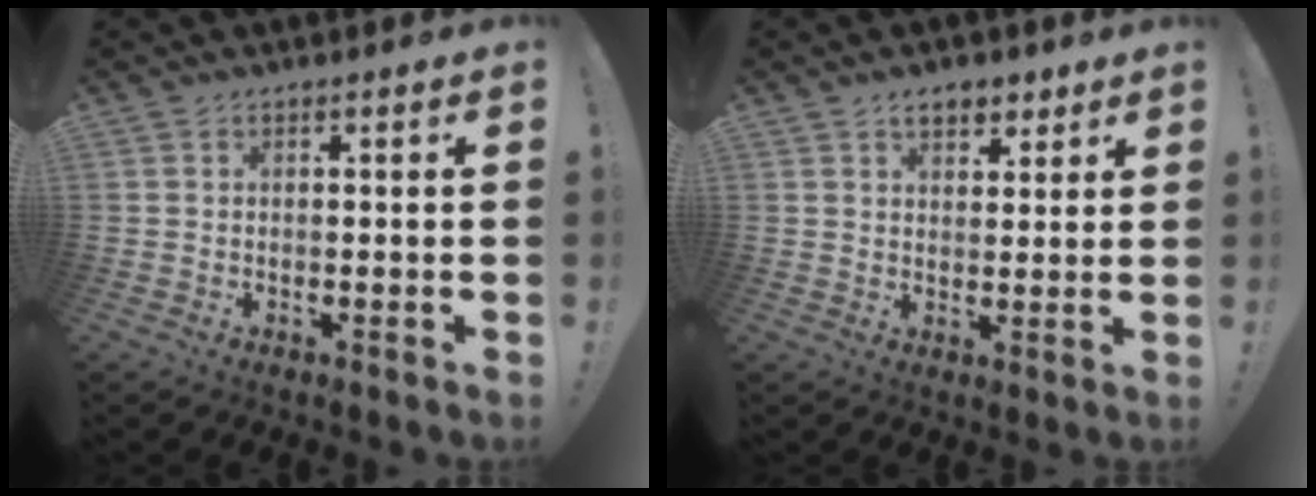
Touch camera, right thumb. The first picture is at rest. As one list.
[{"total": 5.6, "force": [3.5, 3.4, 2.7], "torque": [-0.030, -0.011, 0.061]}]